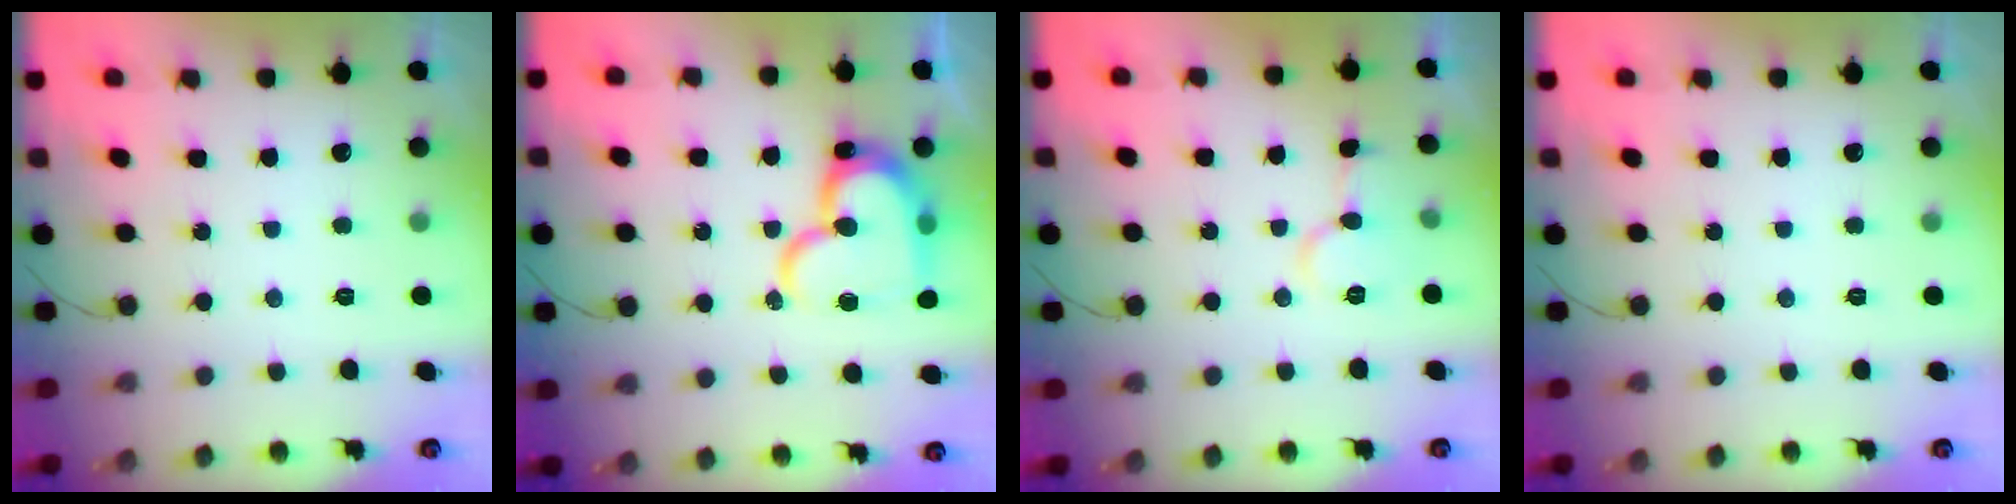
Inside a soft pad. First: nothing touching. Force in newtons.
{"total": 18.9, "press": 18.8, "slide": 1.6}
{"total": 7.7, "press": 7.7, "slide": 0.2}
{"total": 0.0}